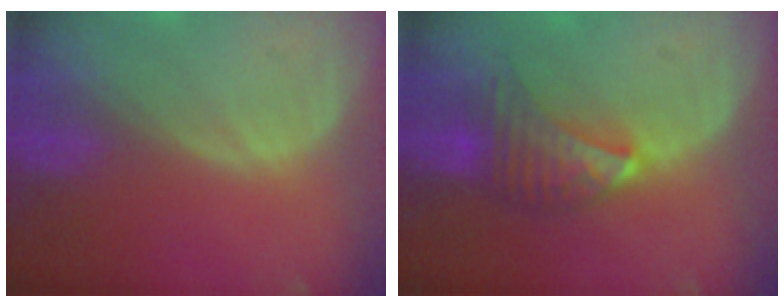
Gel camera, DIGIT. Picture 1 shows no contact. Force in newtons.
{"total": 6.8, "press": 6.4, "slide": 2.3}